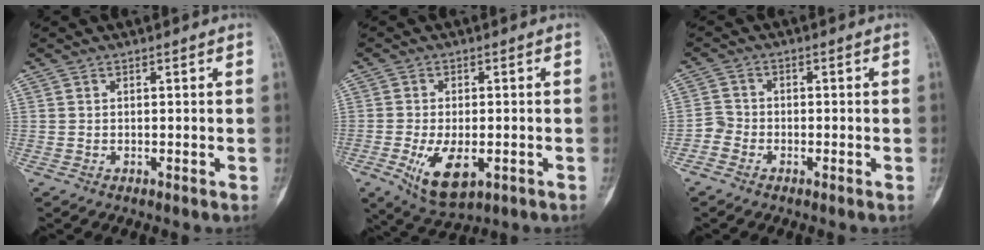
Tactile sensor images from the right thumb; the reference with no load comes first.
{"total": 8.7, "force": [-2.8, 4.2, 7.1], "torque": [-0.120, -0.010, -0.039]}
{"total": 2.5, "force": [-1.4, 2.1, 0.4], "torque": [0.000, 0.010, -0.037]}